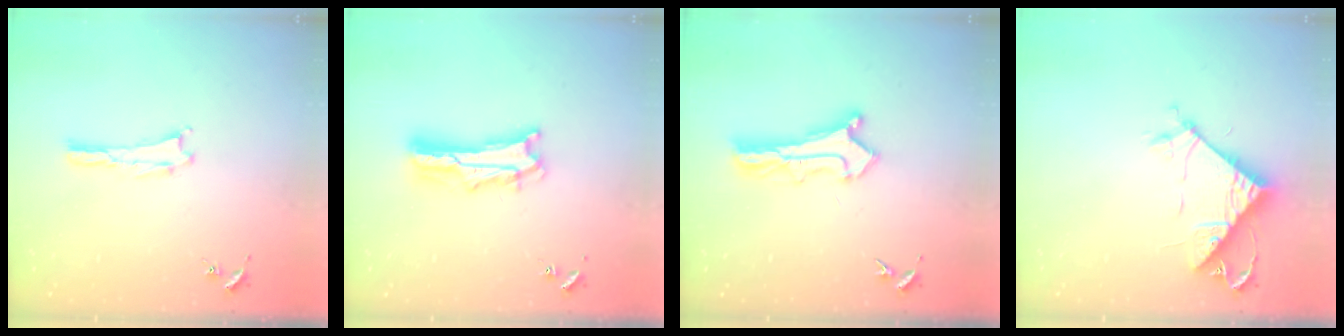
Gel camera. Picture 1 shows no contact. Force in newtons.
{"total": 6.1, "press": 6.1, "slide": 0.5}
{"total": 2.6, "press": 2.6, "slide": 0.2}
{"total": 7.8, "press": 7.8, "slide": 0.7}